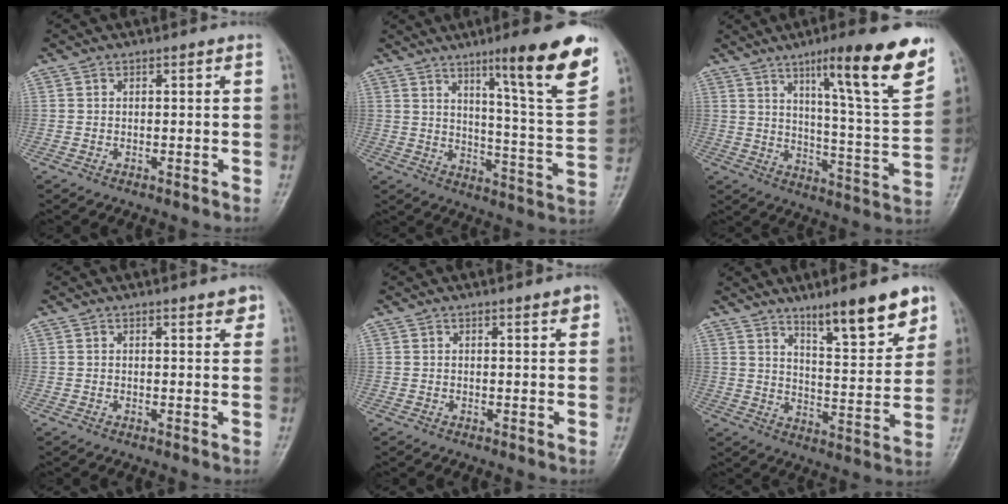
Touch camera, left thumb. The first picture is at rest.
{"total": 19.1, "force": [11.3, 1.9, 15.3], "torque": [-0.184, -0.065, 0.167]}
{"total": 20.8, "force": [12.0, 2.6, 16.7], "torque": [-0.211, -0.053, 0.180]}
{"total": 2.5, "force": [1.7, 0.7, 1.7], "torque": [-0.012, -0.007, 0.019]}
{"total": 1.9, "force": [1.2, 0.3, 1.4], "torque": [-0.018, -0.005, 0.014]}
{"total": 13.6, "force": [9.1, 2.9, 9.6], "torque": [-0.121, -0.058, 0.146]}